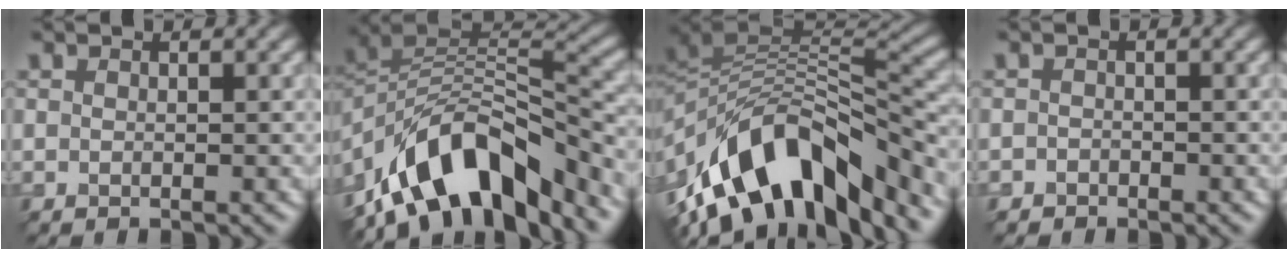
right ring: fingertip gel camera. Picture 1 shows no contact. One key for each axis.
{"total": 10.9, "fx": -6.4, "fy": 5.3, "fz": 7.0, "tx": -0.109, "ty": 0.016, "tz": -0.121}
{"total": 12.1, "fx": -5.2, "fy": 6.5, "fz": 8.8, "tx": -0.158, "ty": 0.021, "tz": -0.098}
{"total": 0.9, "fx": -0.7, "fy": 0.3, "fz": -0.5, "tx": 0.010, "ty": 0.008, "tz": -0.016}